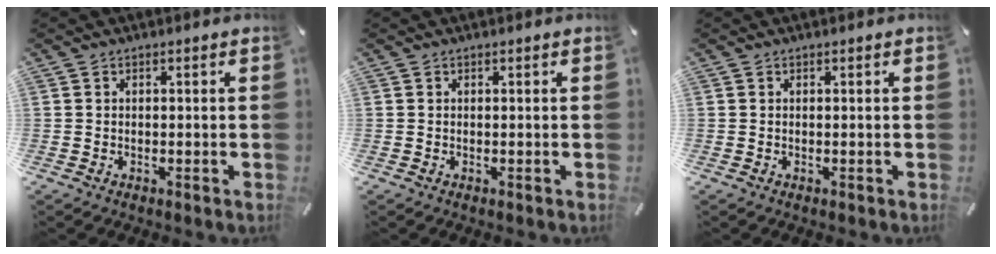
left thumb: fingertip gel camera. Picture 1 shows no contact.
{"total": 0.0}
{"total": 0.0}